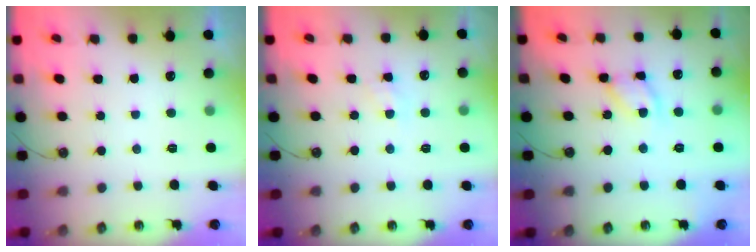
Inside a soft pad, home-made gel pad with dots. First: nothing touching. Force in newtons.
{"total": 7.1, "press": 7.1, "slide": 0.9}
{"total": 11.0, "press": 11.0, "slide": 0.7}